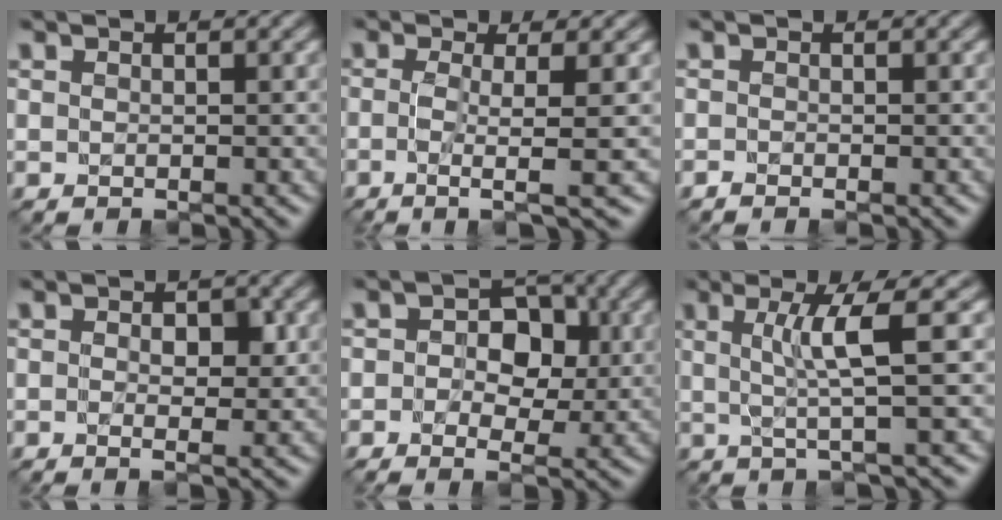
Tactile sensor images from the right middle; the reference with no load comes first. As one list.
[{"total": 3.6, "force": [-0.5, 0.5, 3.5], "torque": [-0.065, -0.005, -0.015]}, {"total": 0.8, "force": [-0.7, 0.1, 0.3], "torque": [-0.008, -0.006, -0.013]}, {"total": 2.3, "force": [0.2, 1.2, 1.9], "torque": [-0.031, -0.003, 0.001]}, {"total": 6.0, "force": [0.5, 4.2, 4.4], "torque": [-0.045, 0.005, 0.000]}, {"total": 4.7, "force": [0.6, 0.5, 4.7], "torque": [-0.086, 0.005, 0.011]}]